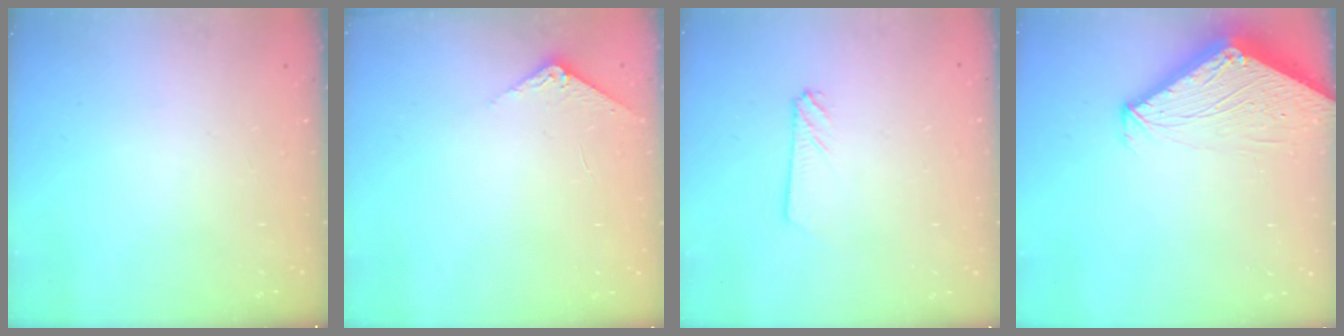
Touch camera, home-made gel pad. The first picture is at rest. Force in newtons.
{"total": 3.7, "press": 3.7, "slide": 0.4}
{"total": 2.7, "press": 2.7, "slide": 0.3}
{"total": 3.6, "press": 3.6, "slide": 0.3}